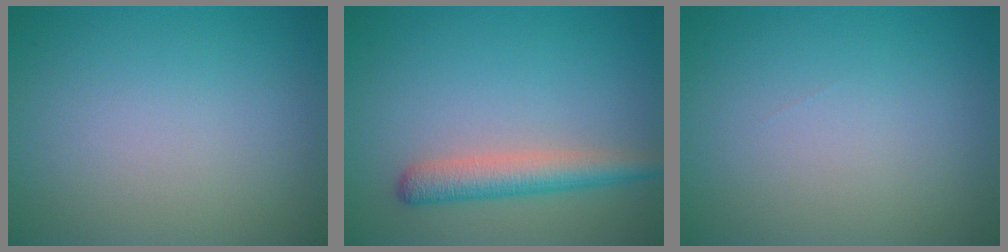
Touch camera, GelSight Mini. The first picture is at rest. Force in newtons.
{"total": 3.4, "press": 3.4, "slide": 0.1}
{"total": 0.0}